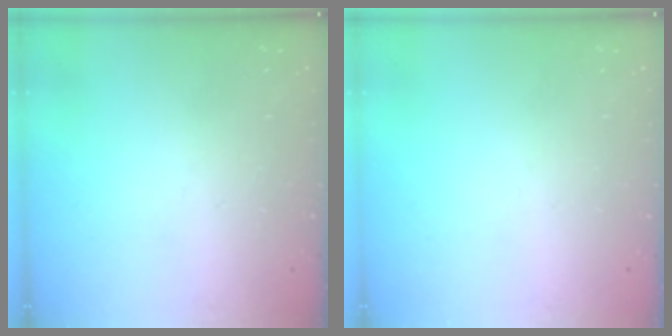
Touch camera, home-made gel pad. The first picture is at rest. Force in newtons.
{"total": 0.0}